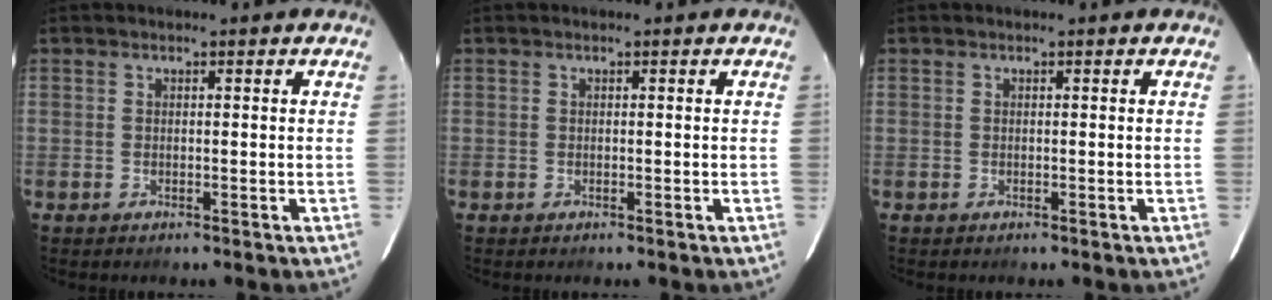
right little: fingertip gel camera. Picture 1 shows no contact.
{"total": 0.0}
{"total": 0.0}